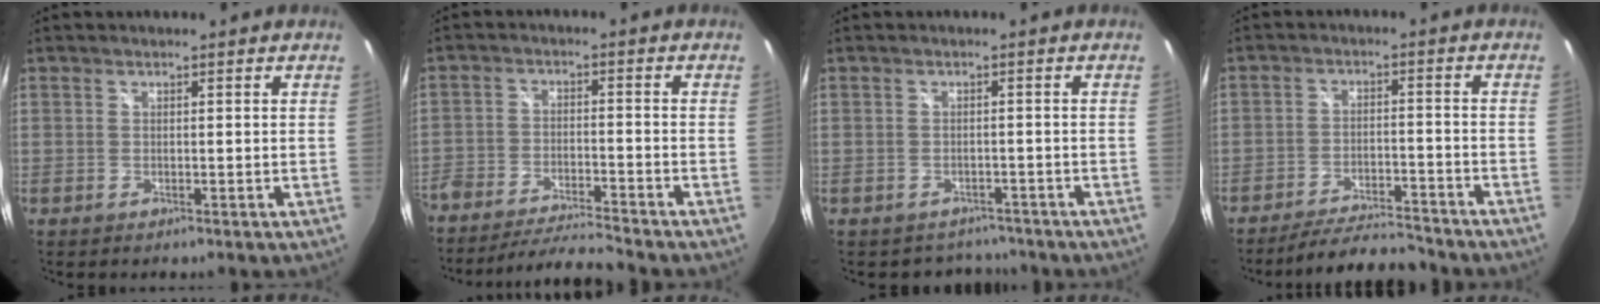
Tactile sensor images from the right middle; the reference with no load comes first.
{"total": 11.9, "force": [-11.0, 0.9, 4.5], "torque": [-0.111, -0.012, -0.193]}
{"total": 4.4, "force": [-3.7, 2.4, 0.1], "torque": [-0.006, 0.004, -0.051]}
{"total": 9.7, "force": [-9.2, 1.1, 2.9], "torque": [-0.073, 0.006, -0.141]}